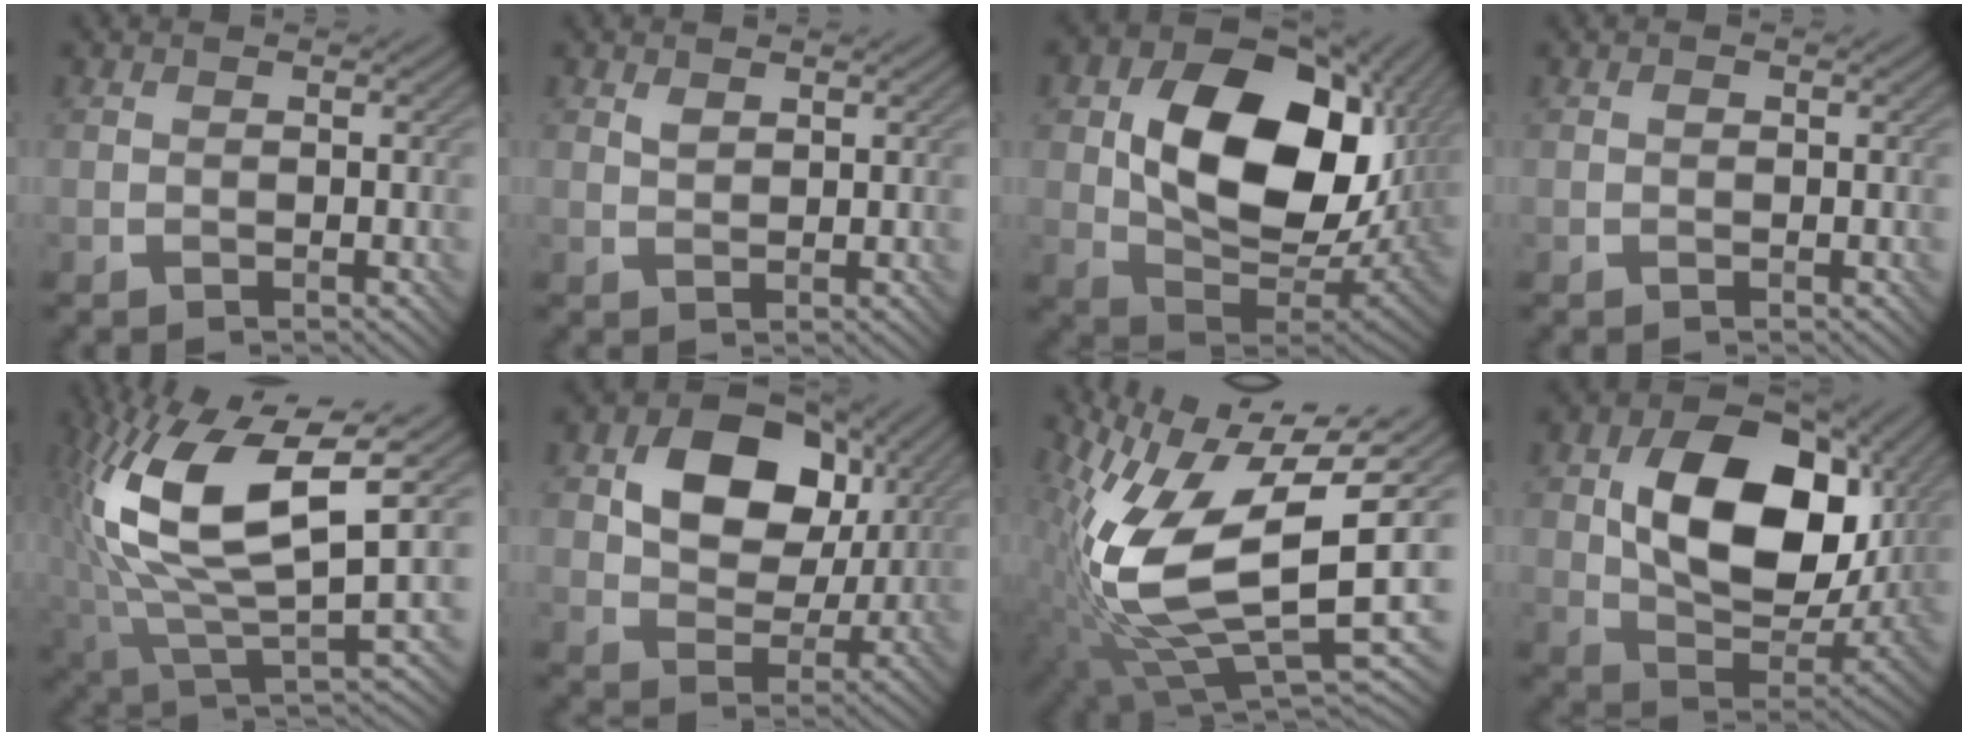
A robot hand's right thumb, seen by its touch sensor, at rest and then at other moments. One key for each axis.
{"total": 1.2, "fx": 0.8, "fy": 0.7, "fz": 0.6, "tx": -0.014, "ty": -0.002, "tz": 0.018}
{"total": 16.9, "fx": 2.9, "fy": 11.5, "fz": 12.0, "tx": -0.211, "ty": -0.023, "tz": 0.066}
{"total": 0.5, "fx": 0.0, "fy": 0.4, "fz": 0.3, "tx": -0.001, "ty": -0.003, "tz": -0.002}
{"total": 15.6, "fx": 2.7, "fy": 6.4, "fz": 14.0, "tx": -0.302, "ty": -0.001, "tz": 0.043}
{"total": 12.9, "fx": 4.0, "fy": 9.4, "fz": 7.8, "tx": -0.143, "ty": -0.001, "tz": 0.066}
{"total": 16.4, "fx": -0.7, "fy": 7.1, "fz": 14.8, "tx": -0.304, "ty": -0.018, "tz": -0.004}
{"total": 15.2, "fx": 3.0, "fy": 10.3, "fz": 10.9, "tx": -0.196, "ty": -0.014, "tz": 0.064}